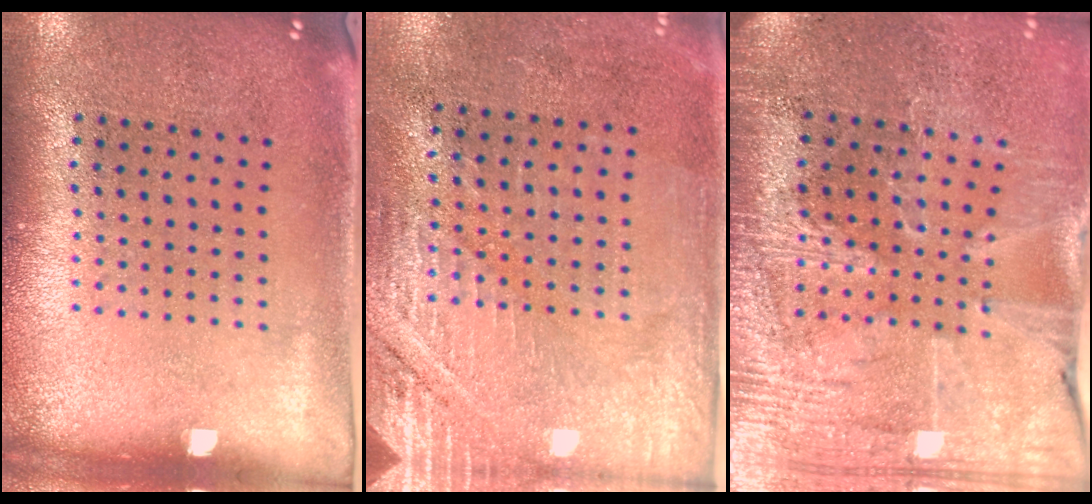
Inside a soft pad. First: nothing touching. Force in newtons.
{"total": 2.8, "press": 2.7, "slide": 0.8}
{"total": 3.4, "press": 3.3, "slide": 0.8}